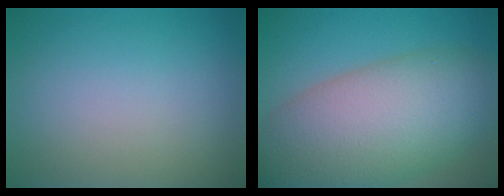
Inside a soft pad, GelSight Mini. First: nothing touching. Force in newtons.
{"total": 12.1, "press": 12.1, "slide": 0.6}